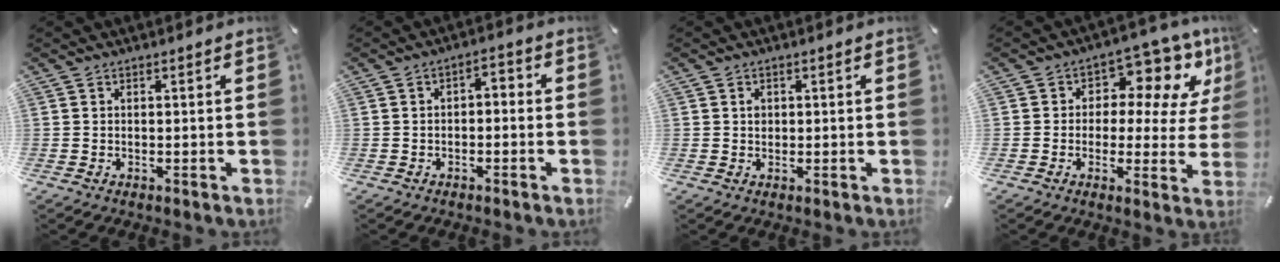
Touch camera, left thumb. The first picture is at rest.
{"total": 2.9, "force": [-2.0, 1.4, 1.7], "torque": [-0.029, 0.016, -0.040]}
{"total": 1.4, "force": [0.2, 1.2, 0.6], "torque": [-0.005, 0.001, 0.002]}
{"total": 10.5, "force": [5.6, 6.6, 6.0], "torque": [-0.083, -0.042, 0.097]}